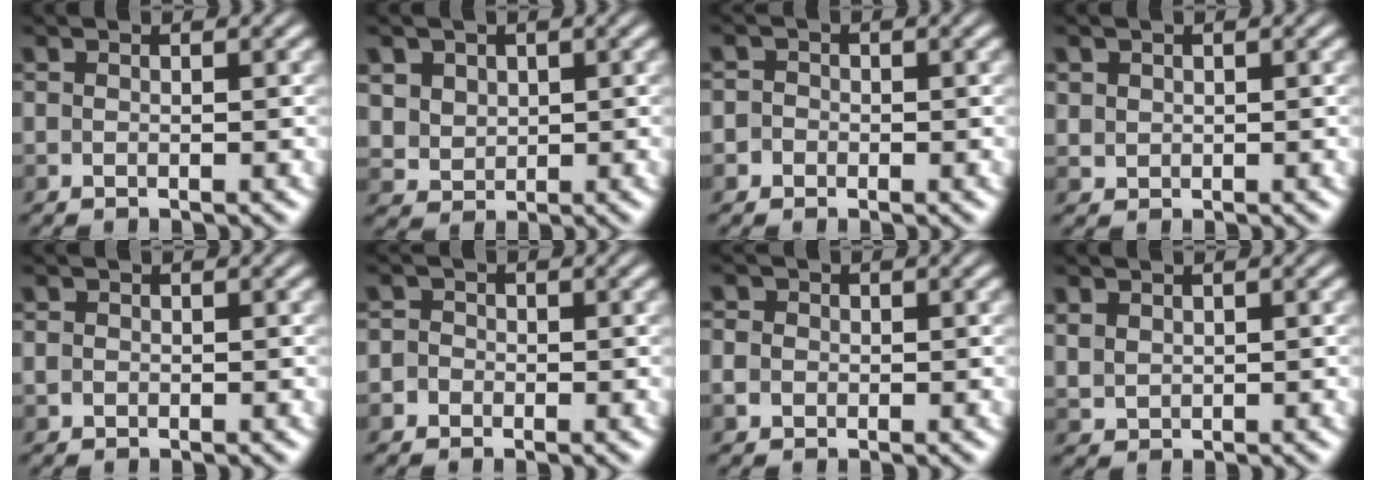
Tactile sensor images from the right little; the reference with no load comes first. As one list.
[{"total": 2.3, "force": [0.9, 2.0, 0.6], "torque": [-0.031, -0.006, 0.032]}, {"total": 1.7, "force": [-0.7, 1.6, 0.2], "torque": [-0.005, 0.005, -0.016]}, {"total": 1.2, "force": [0.5, 1.1, 0.1], "torque": [-0.016, -0.003, 0.008]}, {"total": 0.9, "force": [0.0, 0.9, 0.3], "torque": [-0.011, -0.001, -0.003]}, {"total": 2.1, "force": [-0.7, 1.9, 0.5], "torque": [-0.004, 0.007, -0.023]}, {"total": 2.4, "force": [0.3, 2.2, 0.9], "torque": [-0.031, 0.004, 0.000]}, {"total": 1.8, "force": [0.9, 1.4, 0.6], "torque": [-0.027, -0.002, 0.020]}]